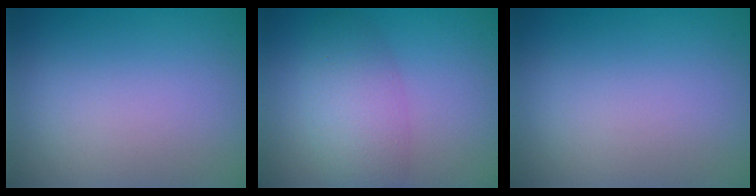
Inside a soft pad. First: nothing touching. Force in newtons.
{"total": 4.3, "press": 4.3, "slide": 0.2}
{"total": 0.0}